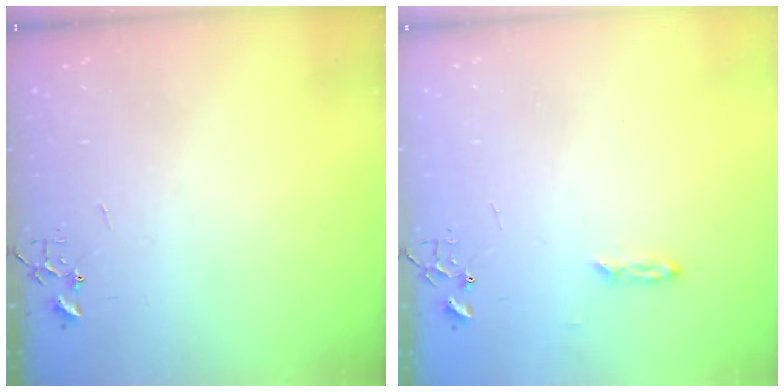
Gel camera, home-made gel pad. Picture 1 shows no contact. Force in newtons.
{"total": 2.3, "press": 2.2, "slide": 0.4}